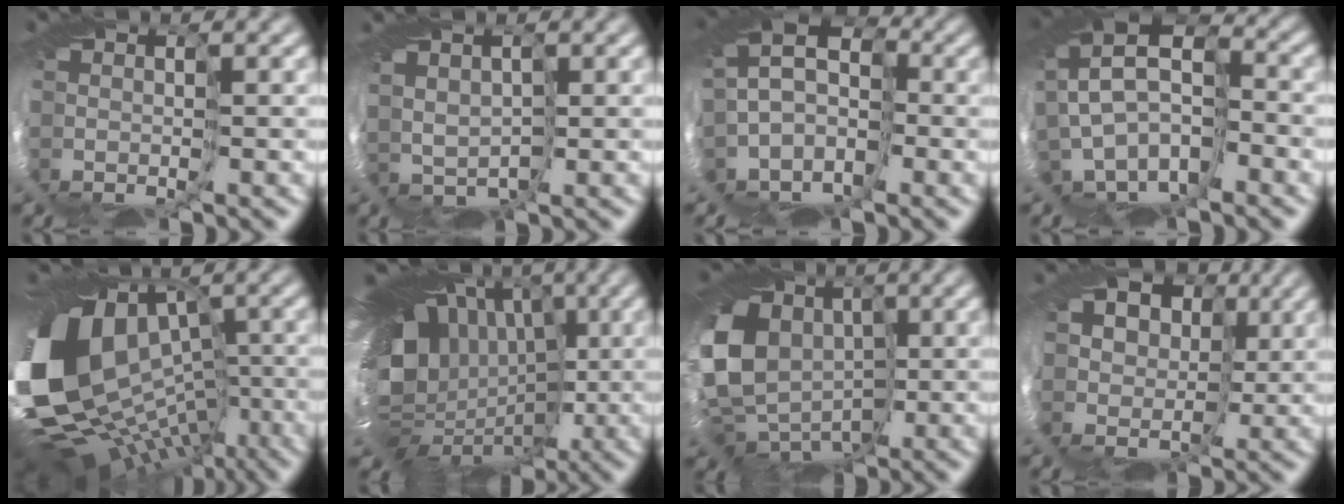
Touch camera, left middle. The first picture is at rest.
{"total": 1.4, "force": [0.8, 1.2, -0.2], "torque": [-0.010, 0.004, 0.023]}
{"total": 9.2, "force": [-2.3, 7.5, 4.8], "torque": [-0.098, 0.001, -0.048]}
{"total": 9.2, "force": [-1.1, 6.3, 6.6], "torque": [-0.148, 0.011, -0.007]}
{"total": 15.9, "force": [-2.2, 12.1, 10.1], "torque": [-0.211, -0.029, 0.000]}
{"total": 17.2, "force": [1.2, 13.2, 11.0], "torque": [-0.169, 0.010, 0.013]}
{"total": 14.4, "force": [0.1, 11.9, 8.0], "torque": [-0.183, -0.010, -0.004]}
{"total": 12.4, "force": [5.5, 9.8, 5.2], "torque": [-0.102, 0.040, 0.089]}